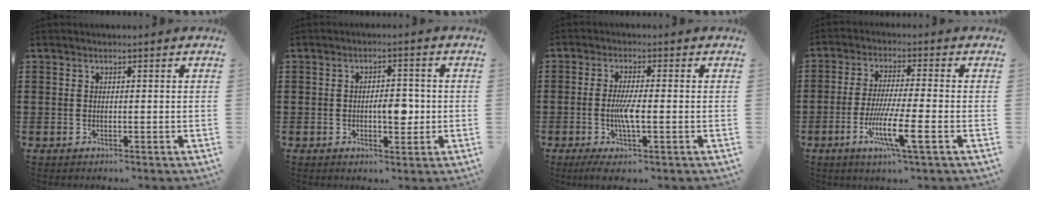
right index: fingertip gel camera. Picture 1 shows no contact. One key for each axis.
{"total": 4.2, "fx": -0.5, "fy": 1.8, "fz": 3.7, "tx": -0.052, "ty": -0.003, "tz": -0.014}
{"total": 4.8, "fx": -0.9, "fy": 0.6, "fz": 4.7, "tx": -0.097, "ty": -0.008, "tz": -0.023}
{"total": 8.8, "fx": -3.5, "fy": 0.8, "fz": 8.0, "tx": -0.157, "ty": -0.012, "tz": -0.067}